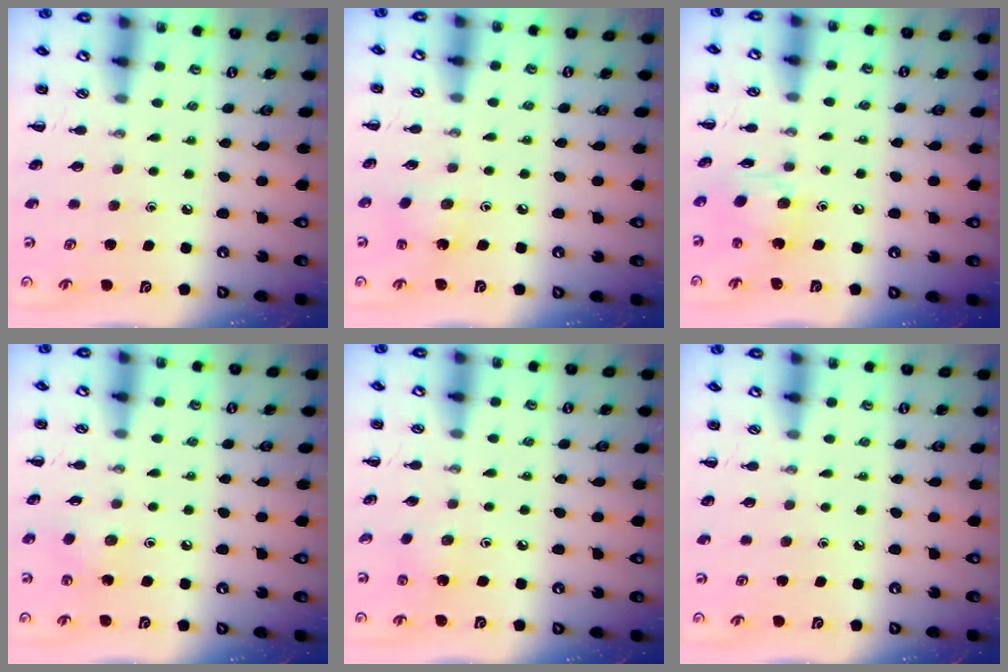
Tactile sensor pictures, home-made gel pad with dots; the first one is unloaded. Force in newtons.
{"total": 5.4, "press": 5.3, "slide": 1.1}
{"total": 7.5, "press": 7.5, "slide": 0.5}
{"total": 6.2, "press": 6.1, "slide": 1.2}
{"total": 2.4, "press": 2.4, "slide": 0.6}
{"total": 0.0}